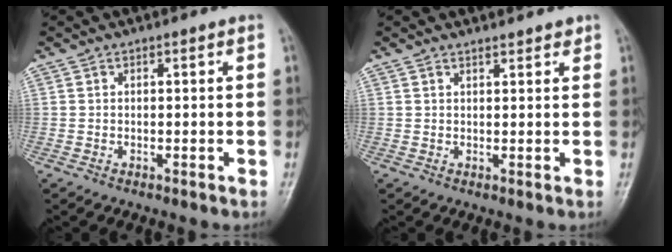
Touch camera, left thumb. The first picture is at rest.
{"total": 1.8, "force": [1.6, 0.6, 0.5], "torque": [0.002, -0.008, 0.021]}